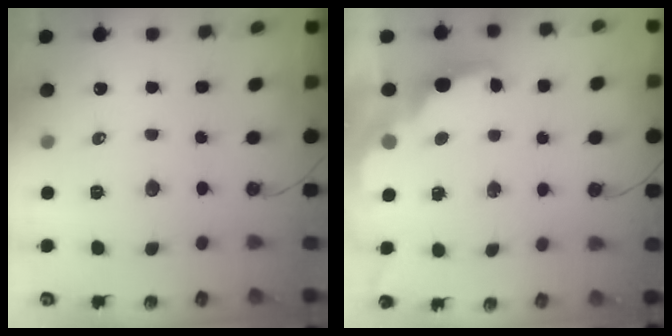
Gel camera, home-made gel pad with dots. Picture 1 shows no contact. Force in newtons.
{"total": 2.7, "press": 2.6, "slide": 0.8}